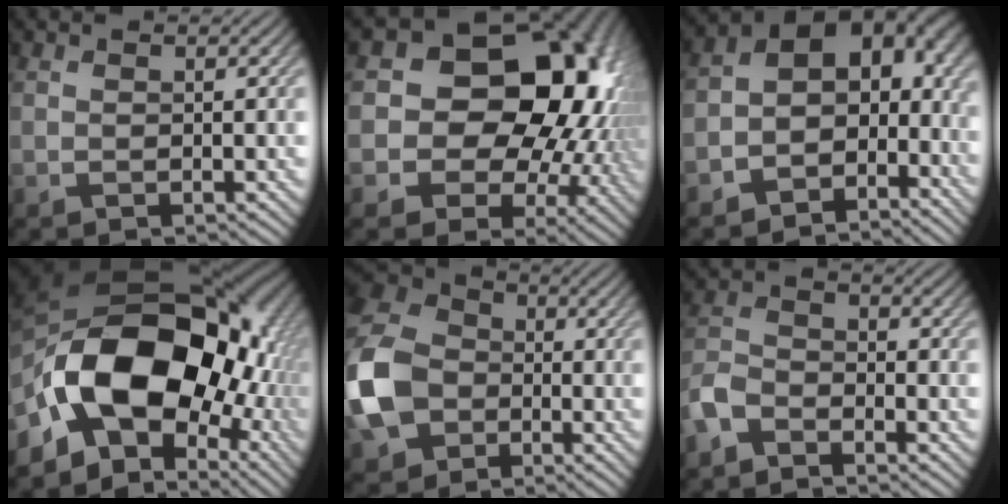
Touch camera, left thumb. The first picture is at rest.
{"total": 18.3, "force": [2.1, 14.1, 11.6], "torque": [-0.150, -0.004, 0.024]}
{"total": 10.8, "force": [-2.7, 7.5, 7.3], "torque": [-0.099, -0.012, -0.045]}
{"total": 20.0, "force": [-2.7, 13.9, 14.1], "torque": [-0.262, -0.020, -0.037]}
{"total": 12.1, "force": [-3.2, 9.4, 7.0], "torque": [-0.193, -0.008, -0.082]}
{"total": 4.8, "force": [-3.7, 2.2, 2.1], "torque": [-0.050, -0.002, -0.091]}